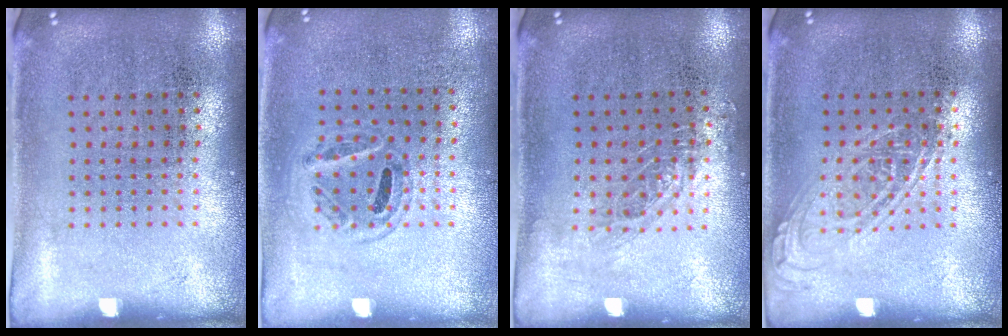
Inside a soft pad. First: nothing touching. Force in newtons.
{"total": 0.9, "press": 0.8, "slide": 0.5}
{"total": 0.8, "press": 0.8, "slide": 0.2}
{"total": 1.0, "press": 1.0, "slide": 0.1}